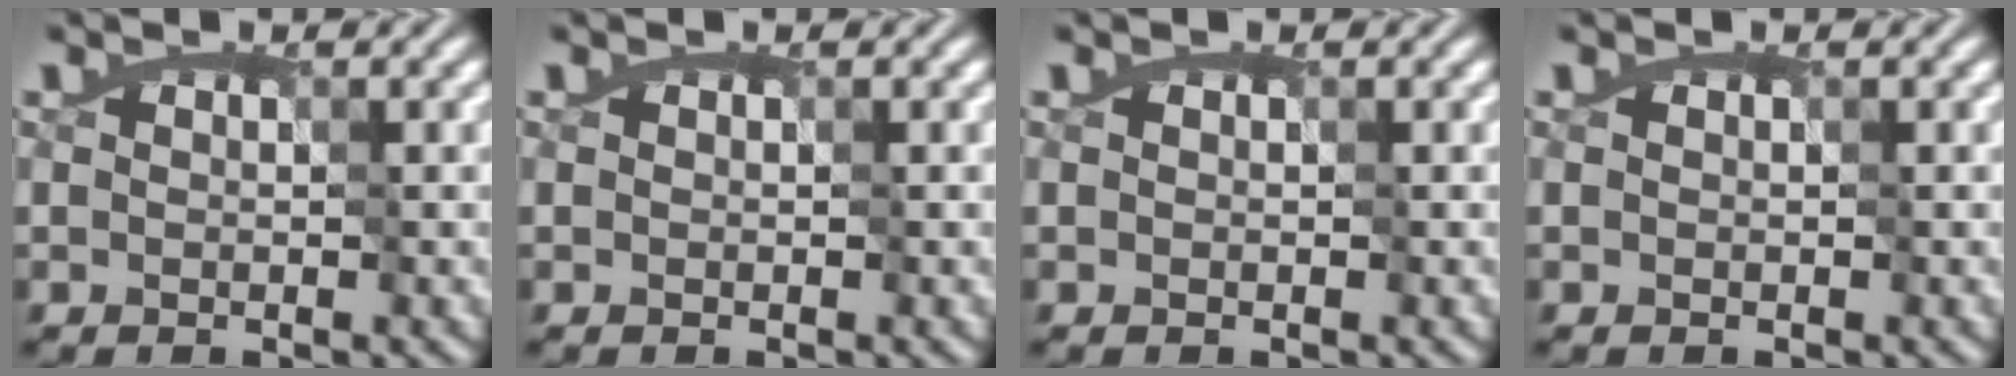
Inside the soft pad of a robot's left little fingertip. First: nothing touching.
{"total": 0.0}
{"total": 0.0}
{"total": 0.0}